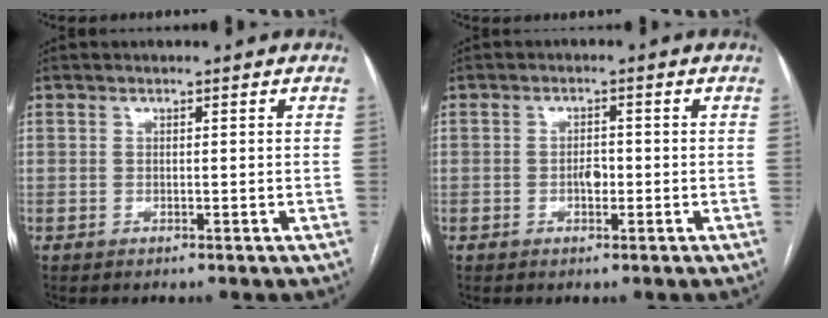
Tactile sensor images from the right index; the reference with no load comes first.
{"total": 2.1, "force": [-0.5, 1.1, 1.7], "torque": [-0.027, 0.004, -0.007]}